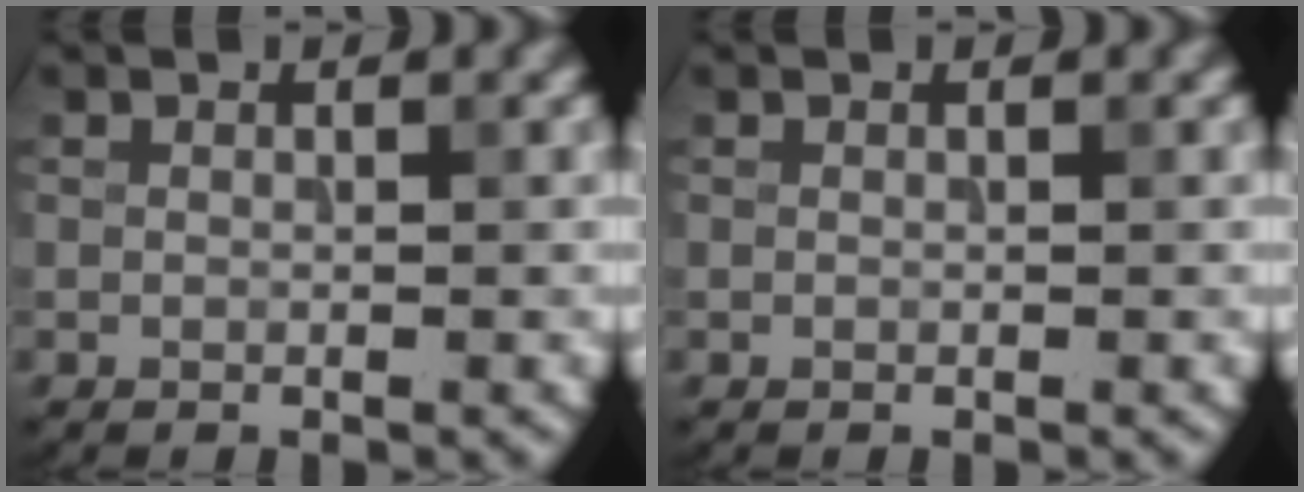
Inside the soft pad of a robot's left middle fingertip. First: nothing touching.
{"total": 0.0}